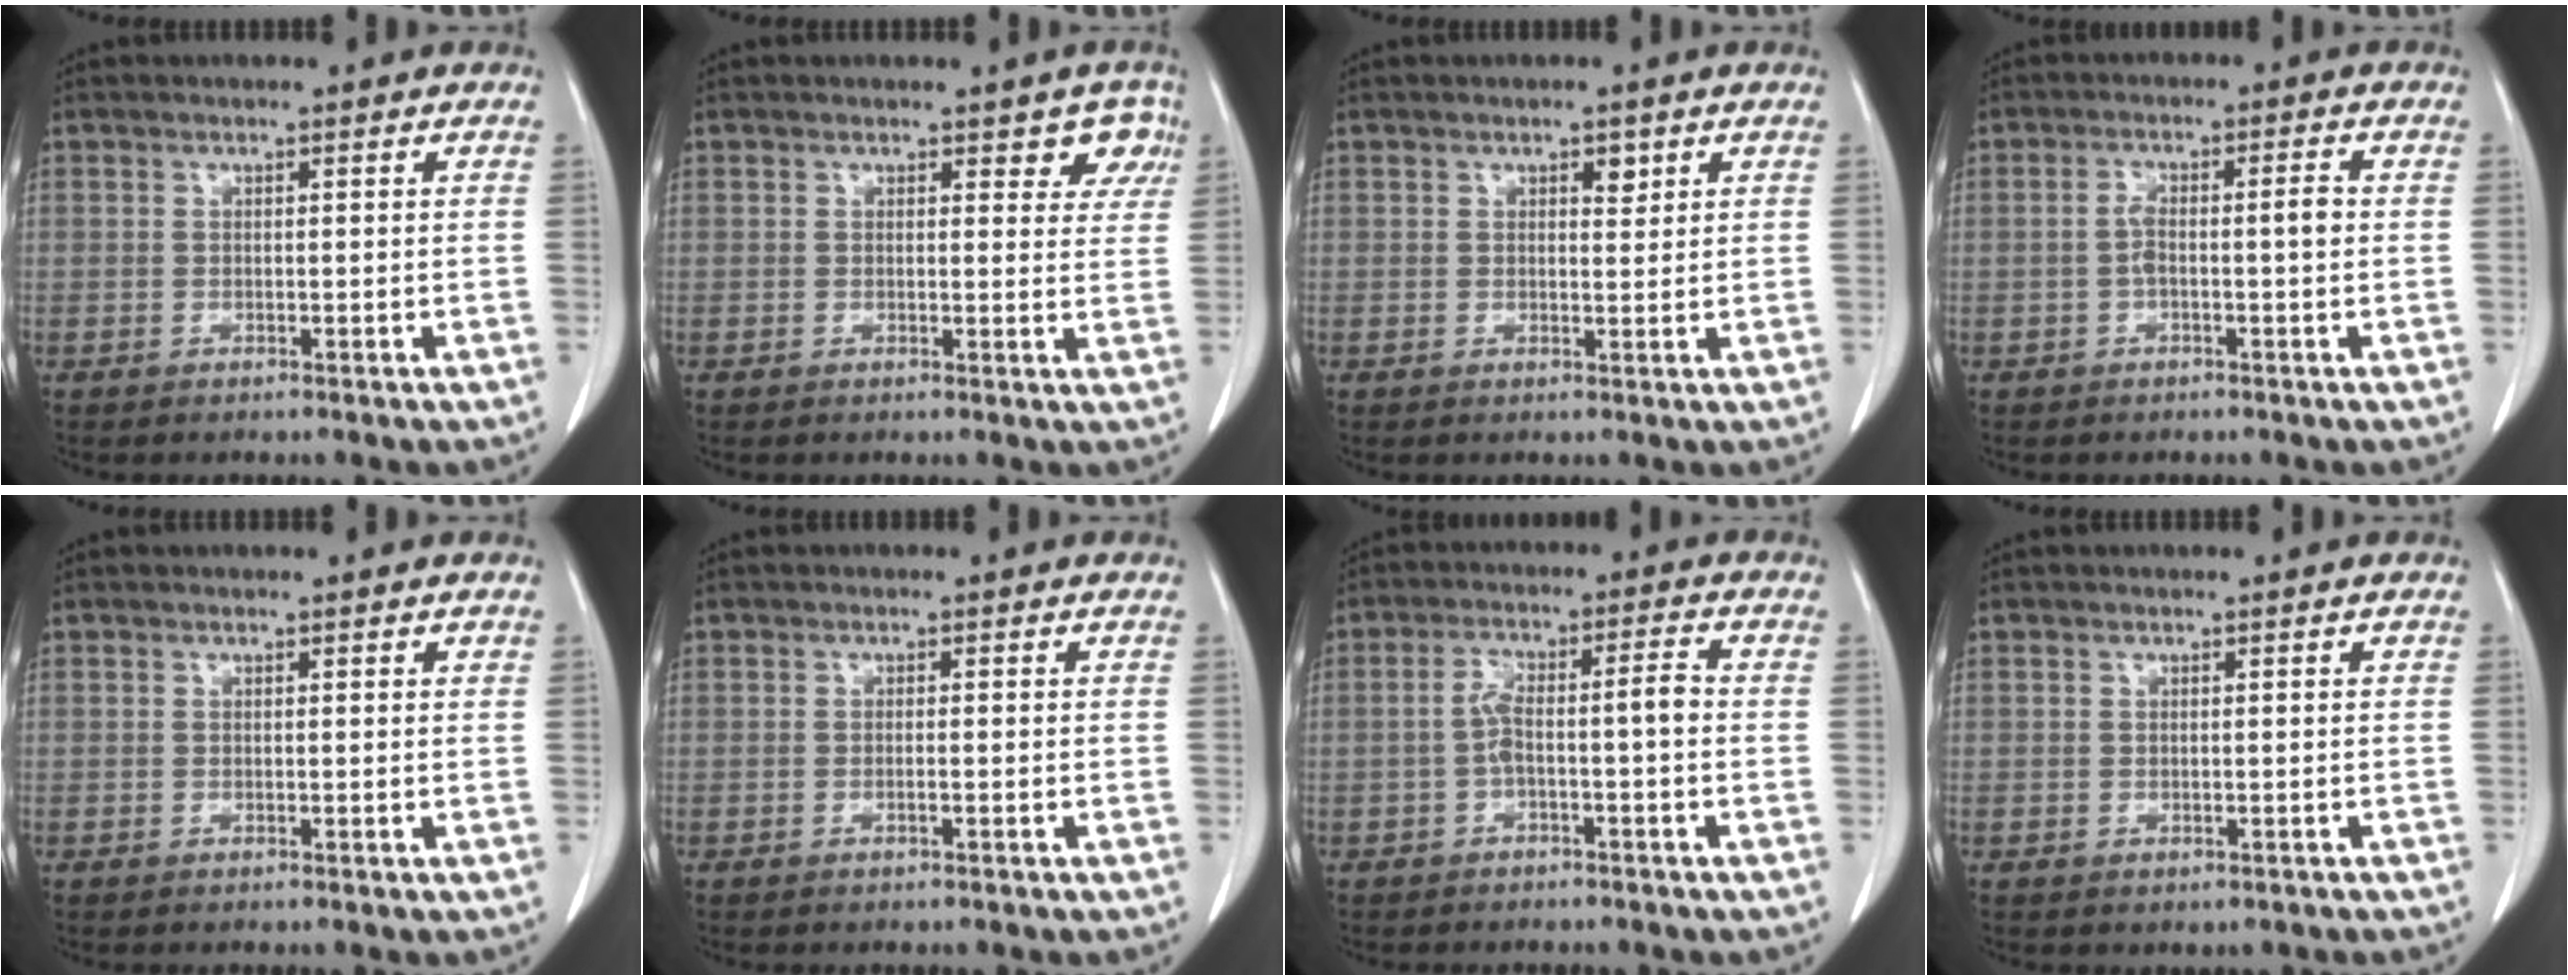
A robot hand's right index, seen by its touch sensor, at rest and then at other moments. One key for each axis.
{"total": 3.8, "fx": 2.3, "fy": 2.0, "fz": 2.2, "tx": -0.004, "ty": 0.003, "tz": 0.020}
{"total": 1.8, "fx": 1.0, "fy": 0.8, "fz": 1.2, "tx": -0.015, "ty": -0.003, "tz": 0.014}
{"total": 4.0, "fx": -0.5, "fy": 0.8, "fz": 3.9, "tx": -0.072, "ty": 0.015, "tz": -0.006}
{"total": 0.0}
{"total": 0.6, "fx": -0.3, "fy": 0.0, "fz": 0.6, "tx": -0.011, "ty": 0.001, "tz": -0.004}
{"total": 5.3, "fx": -1.1, "fy": 0.9, "fz": 5.1, "tx": -0.098, "ty": 0.028, "tz": -0.017}
{"total": 1.1, "fx": -0.2, "fy": 1.0, "fz": 0.1, "tx": -0.003, "ty": 0.005, "tz": 0.001}